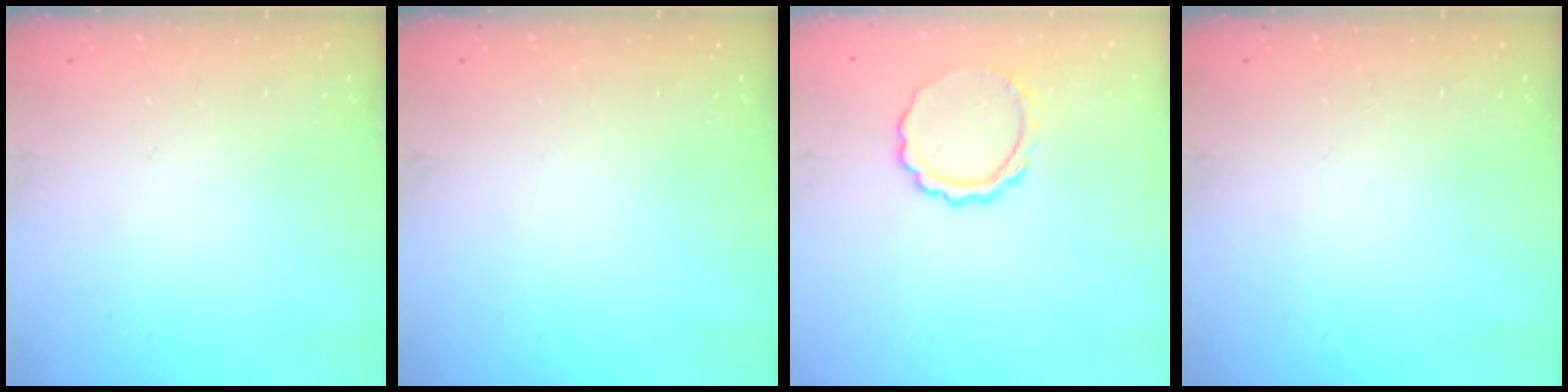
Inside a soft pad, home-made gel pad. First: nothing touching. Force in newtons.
{"total": 0.0}
{"total": 7.6, "press": 7.6, "slide": 0.7}
{"total": 0.0}